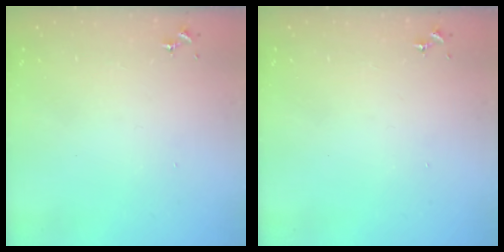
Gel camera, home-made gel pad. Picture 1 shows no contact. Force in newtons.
{"total": 0.0}